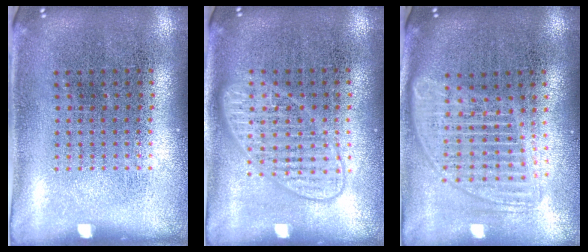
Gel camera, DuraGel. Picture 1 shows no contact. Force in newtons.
{"total": 2.8, "press": 2.7, "slide": 0.4}
{"total": 1.8, "press": 1.5, "slide": 0.9}